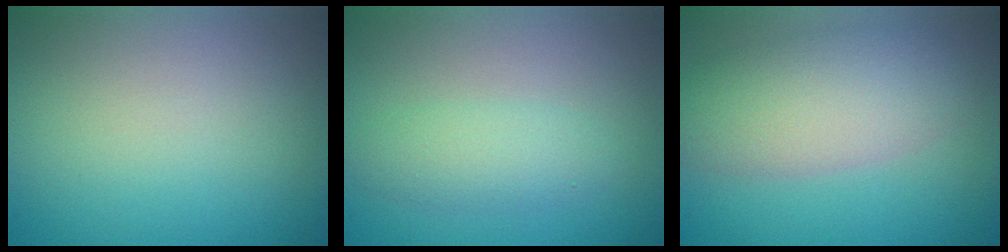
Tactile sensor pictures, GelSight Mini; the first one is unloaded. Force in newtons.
{"total": 2.3, "press": 2.3, "slide": 0.1}
{"total": 5.7, "press": 5.7, "slide": 0.5}